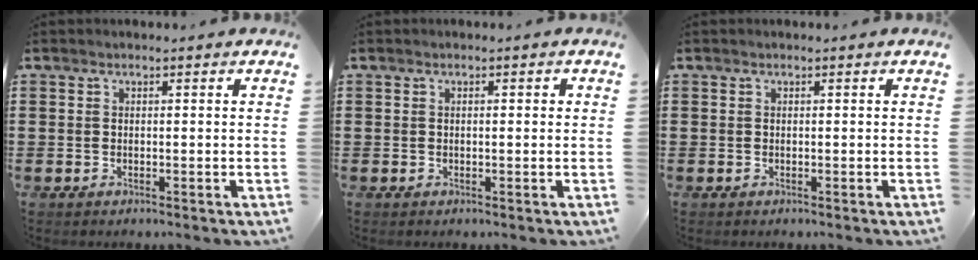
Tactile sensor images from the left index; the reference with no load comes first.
{"total": 0.7, "force": [0.0, 0.1, 0.7], "torque": [-0.013, -0.002, 0.000]}
{"total": 0.0}